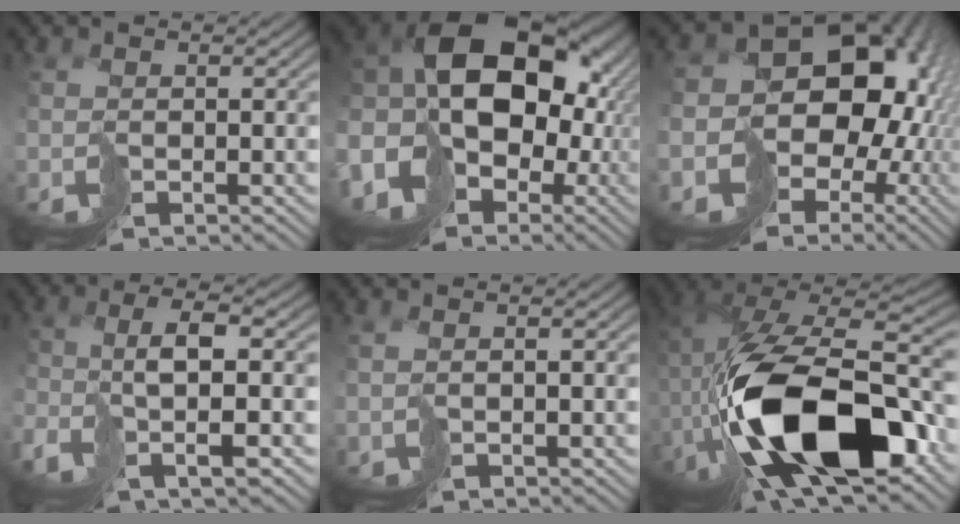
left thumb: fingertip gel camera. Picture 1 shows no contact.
{"total": 19.1, "force": [-0.8, 14.0, 13.0], "torque": [-0.291, -0.030, -0.008]}
{"total": 15.6, "force": [-1.8, 12.5, 9.2], "torque": [-0.165, -0.042, 0.003]}
{"total": 7.1, "force": [-1.7, 1.2, 6.7], "torque": [-0.126, 0.003, -0.035]}
{"total": 2.0, "force": [0.7, 0.5, 1.8], "torque": [-0.047, -0.002, 0.019]}
{"total": 19.3, "force": [-5.4, 9.0, 16.2], "torque": [-0.325, -0.006, -0.074]}